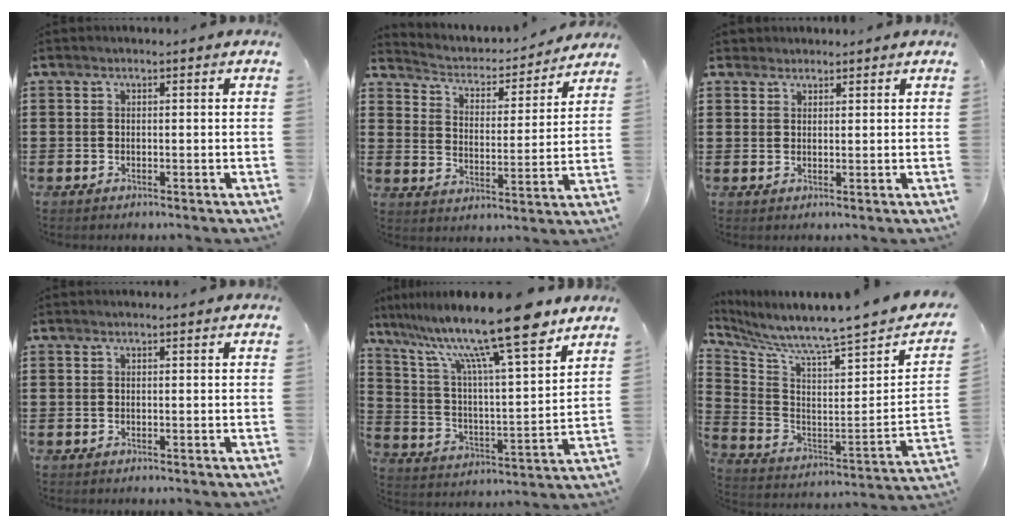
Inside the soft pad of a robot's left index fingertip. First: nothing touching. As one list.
[{"total": 2.9, "force": [2.7, 0.9, 0.4], "torque": [-0.028, -0.025, 0.036]}, {"total": 1.9, "force": [1.7, 0.7, 0.0], "torque": [-0.005, 0.004, 0.035]}, {"total": 0.0}, {"total": 16.5, "force": [12.7, 1.3, 10.4], "torque": [-0.219, -0.070, 0.210]}, {"total": 4.2, "force": [3.9, -1.2, 1.0], "torque": [-0.049, -0.065, 0.055]}]